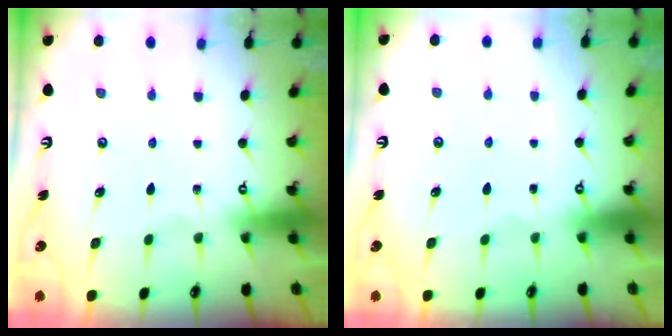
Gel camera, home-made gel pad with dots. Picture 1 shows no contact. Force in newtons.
{"total": 1.2, "press": 1.2, "slide": 0.1}